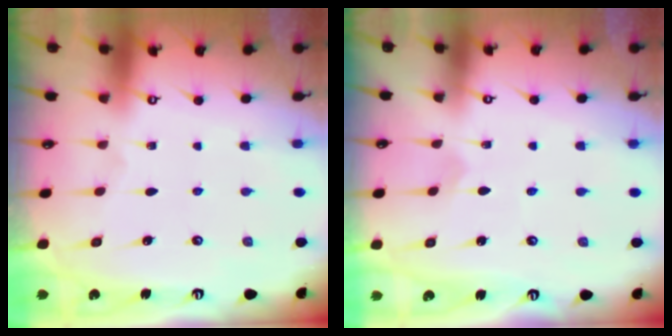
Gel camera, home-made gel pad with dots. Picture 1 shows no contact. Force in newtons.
{"total": 2.0, "press": 2.0, "slide": 0.2}